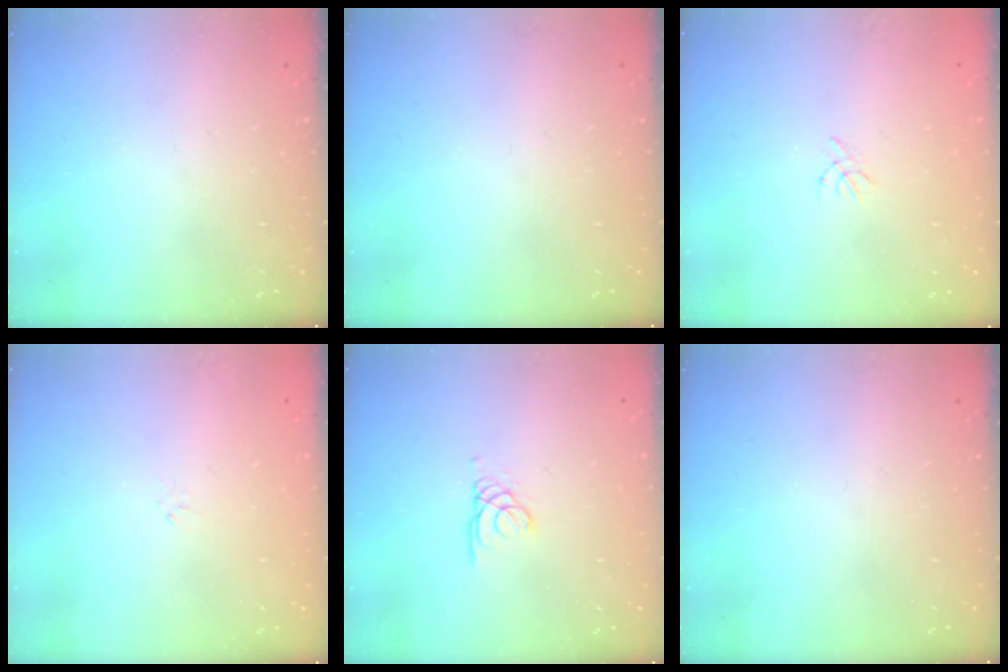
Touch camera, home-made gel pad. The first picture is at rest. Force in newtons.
{"total": 0.0}
{"total": 1.3, "press": 1.2, "slide": 0.4}
{"total": 0.0}
{"total": 1.7, "press": 1.7, "slide": 0.1}
{"total": 0.0}